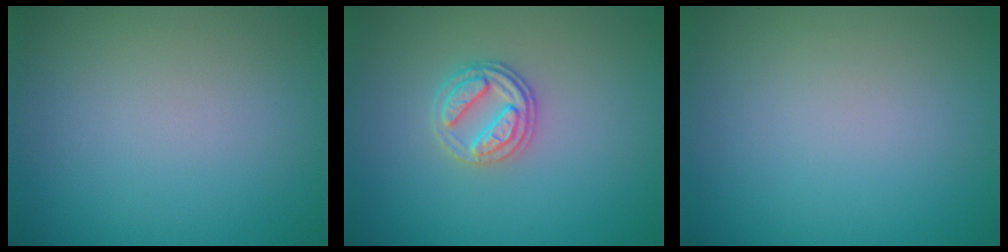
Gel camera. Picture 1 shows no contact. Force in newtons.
{"total": 2.7, "press": 2.6, "slide": 0.5}
{"total": 0.0}